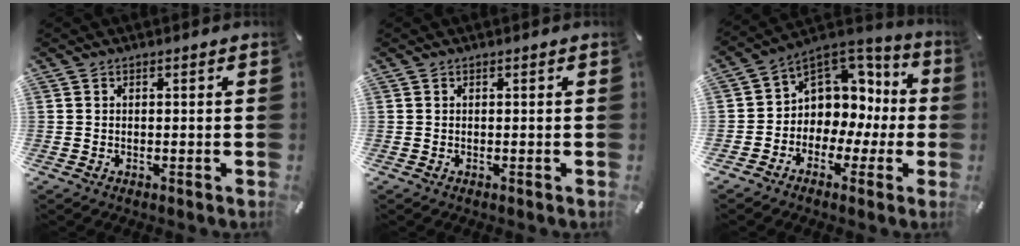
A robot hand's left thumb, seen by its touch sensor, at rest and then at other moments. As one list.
[{"total": 0.0}, {"total": 8.3, "force": [1.2, 7.6, 2.9], "torque": [-0.042, -0.030, 0.024]}]